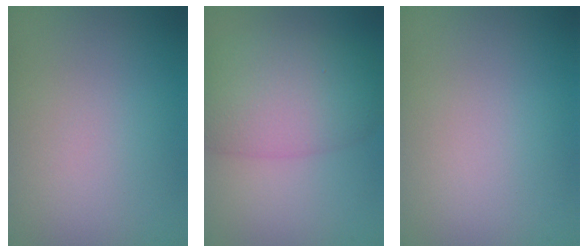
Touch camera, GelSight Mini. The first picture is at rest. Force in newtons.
{"total": 7.8, "press": 7.8, "slide": 0.2}
{"total": 0.0}